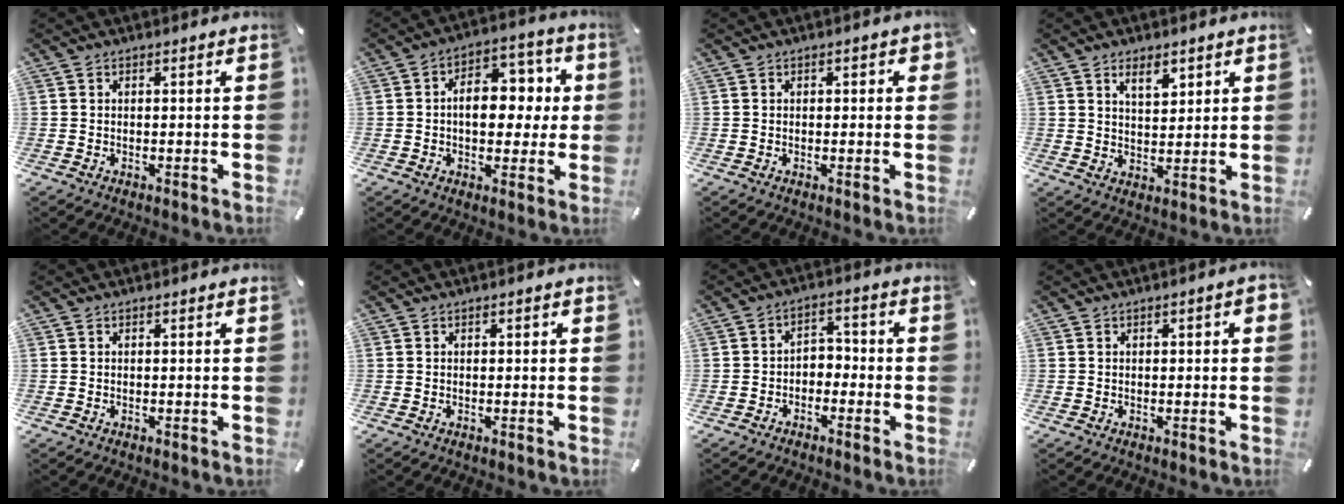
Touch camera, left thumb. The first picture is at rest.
{"total": 11.7, "force": [0.7, 8.1, 8.4], "torque": [-0.101, -0.002, 0.010]}
{"total": 1.1, "force": [0.1, 0.7, 0.9], "torque": [-0.009, 0.001, 0.000]}
{"total": 5.4, "force": [3.4, 2.9, 3.0], "torque": [-0.035, -0.016, 0.057]}
{"total": 0.0}
{"total": 0.0}
{"total": 3.7, "force": [-2.8, 2.3, 0.9], "torque": [-0.017, 0.018, -0.058]}
{"total": 1.5, "force": [0.1, 0.6, 1.4], "torque": [-0.026, 0.003, 0.001]}